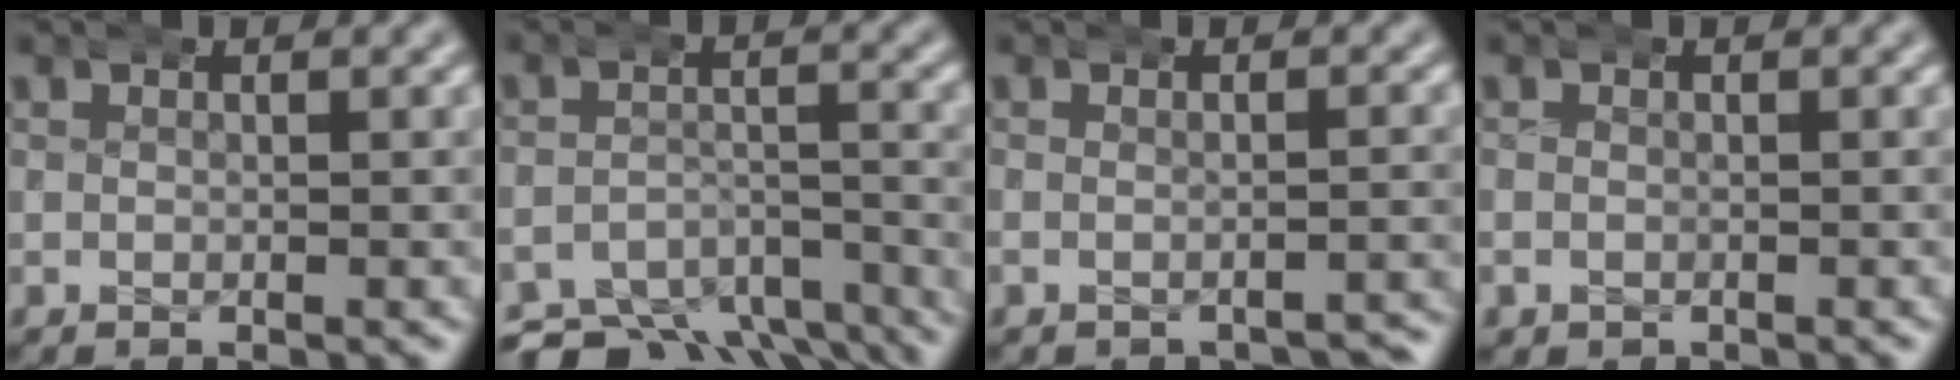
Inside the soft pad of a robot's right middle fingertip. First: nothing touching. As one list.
[{"total": 9.2, "force": [-7.6, 3.7, 3.6], "torque": [-0.037, -0.024, -0.116]}, {"total": 2.0, "force": [-1.9, 0.1, 0.3], "torque": [-0.004, 0.001, -0.031]}, {"total": 0.7, "force": [-0.1, 0.7, 0.1], "torque": [-0.001, 0.002, -0.001]}]